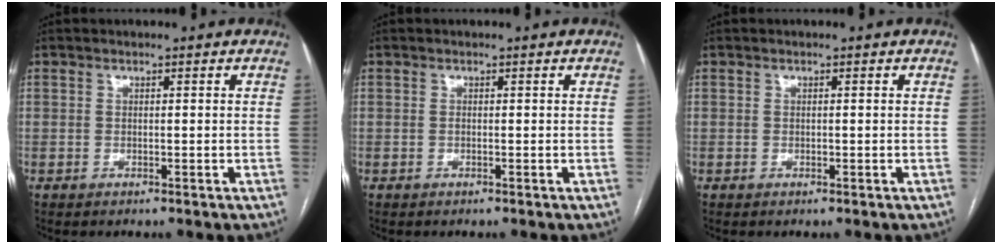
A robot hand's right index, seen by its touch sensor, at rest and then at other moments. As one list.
[{"total": 0.0}, {"total": 0.0}]